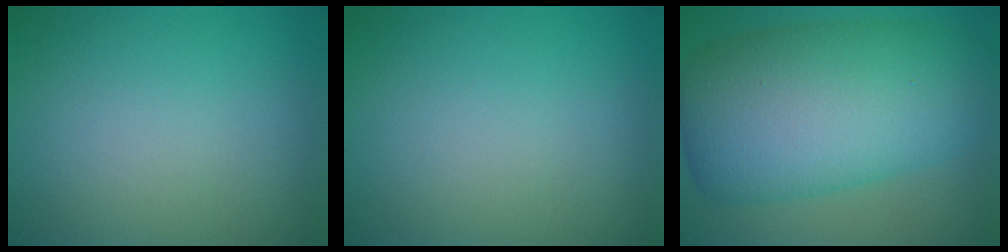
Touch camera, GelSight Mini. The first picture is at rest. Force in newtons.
{"total": 0.0}
{"total": 12.9, "press": 12.9, "slide": 0.1}